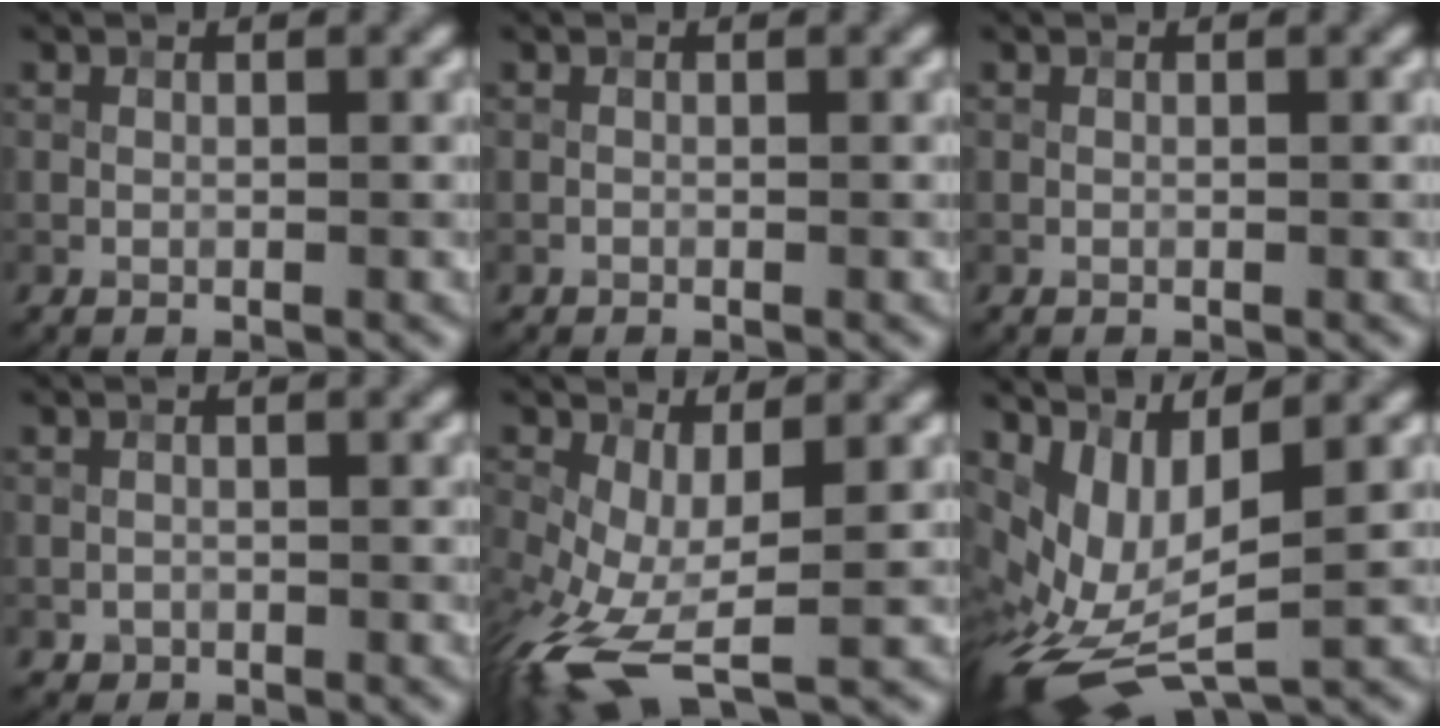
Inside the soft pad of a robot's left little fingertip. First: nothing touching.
{"total": 0.0}
{"total": 0.0}
{"total": 0.6, "force": [-0.1, 0.6, 0.1], "torque": [0.004, -0.005, -0.003]}
{"total": 8.0, "force": [-2.9, 3.7, 6.5], "torque": [-0.164, -0.025, -0.055]}
{"total": 8.0, "force": [-0.3, 4.4, 6.7], "torque": [-0.150, -0.020, 0.003]}